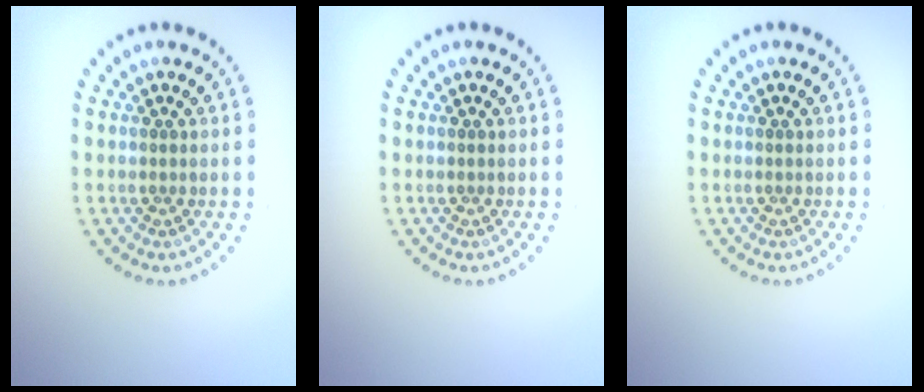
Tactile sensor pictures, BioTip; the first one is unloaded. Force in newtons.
{"total": 0.0}
{"total": 0.0}